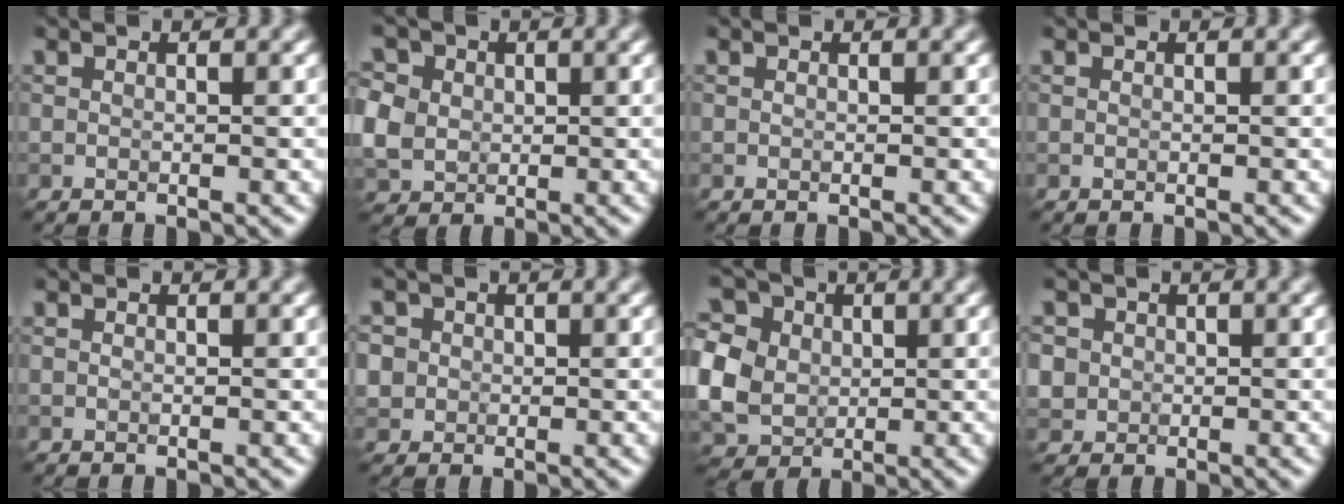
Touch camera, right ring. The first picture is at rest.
{"total": 7.4, "force": [1.9, 6.1, 3.7], "torque": [-0.083, 0.025, 0.017]}
{"total": 0.0}
{"total": 0.0}
{"total": 0.0}
{"total": 4.8, "force": [1.2, 4.3, 1.7], "torque": [-0.039, 0.029, 0.006]}
{"total": 10.0, "force": [1.5, 8.3, 5.3], "torque": [-0.123, 0.022, 0.002]}
{"total": 3.8, "force": [1.0, 3.5, 1.2], "torque": [-0.027, 0.019, 0.010]}